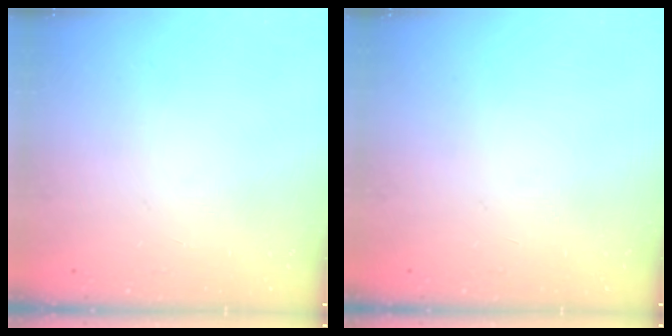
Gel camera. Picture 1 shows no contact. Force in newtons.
{"total": 0.0}